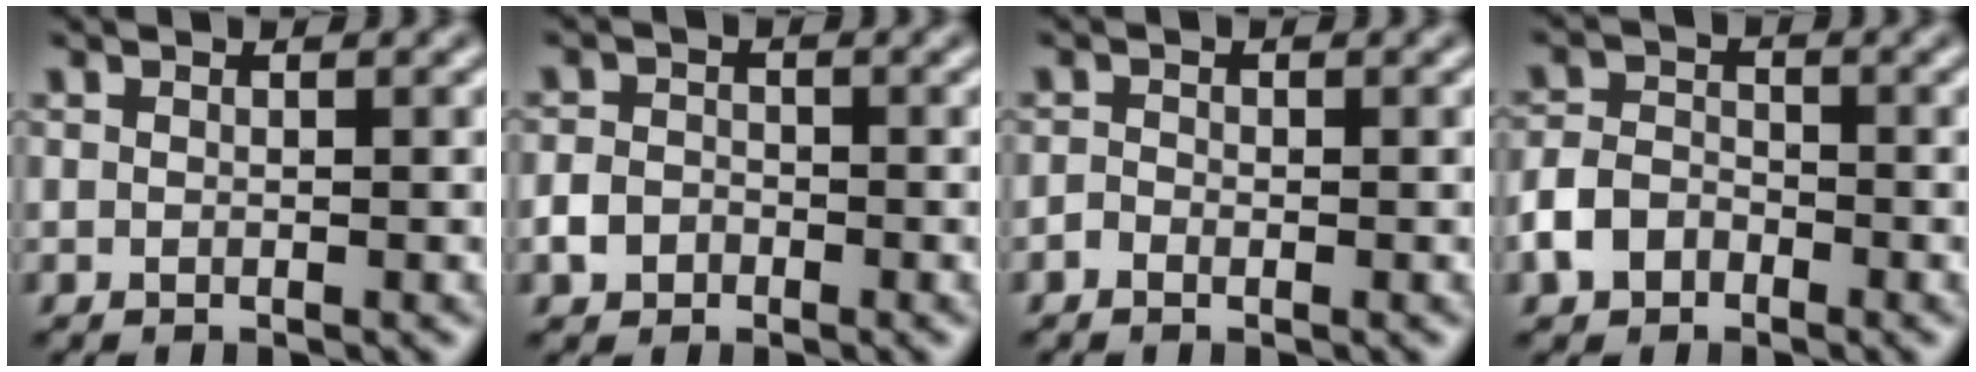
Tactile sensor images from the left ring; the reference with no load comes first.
{"total": 2.1, "force": [-1.0, 1.7, 0.7], "torque": [-0.007, 0.003, -0.025]}
{"total": 0.9, "force": [-0.5, 0.5, 0.4], "torque": [-0.007, 0.000, -0.013]}
{"total": 3.2, "force": [-1.8, 2.3, 1.3], "torque": [-0.027, 0.003, -0.042]}